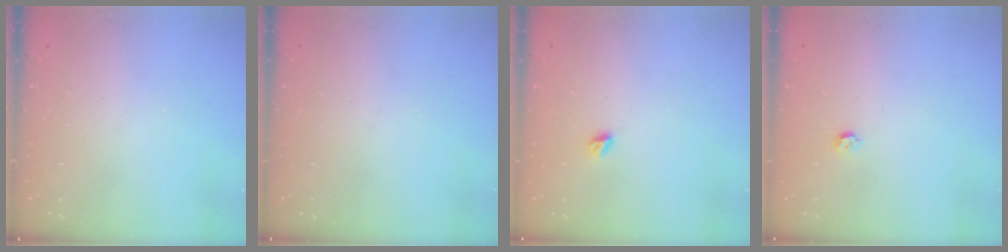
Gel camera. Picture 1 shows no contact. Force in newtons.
{"total": 0.0}
{"total": 4.3, "press": 4.2, "slide": 0.5}
{"total": 3.5, "press": 3.5, "slide": 0.5}